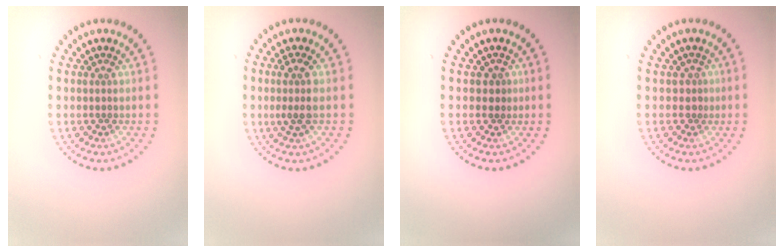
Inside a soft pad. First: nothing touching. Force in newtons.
{"total": 2.1, "press": 1.7, "slide": 1.2}
{"total": 0.6, "press": 0.4, "slide": 0.4}
{"total": 0.6, "press": 0.4, "slide": 0.5}